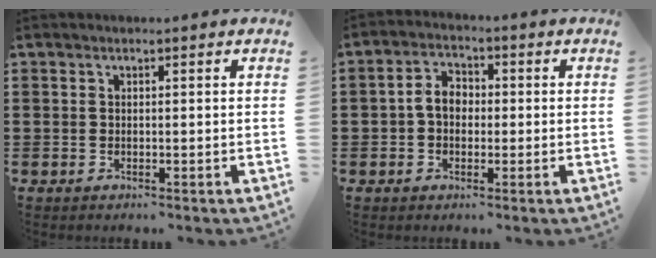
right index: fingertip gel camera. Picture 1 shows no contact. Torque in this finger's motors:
{"motor_torque": [0.93, -0.43, 0.49, 0.10]}